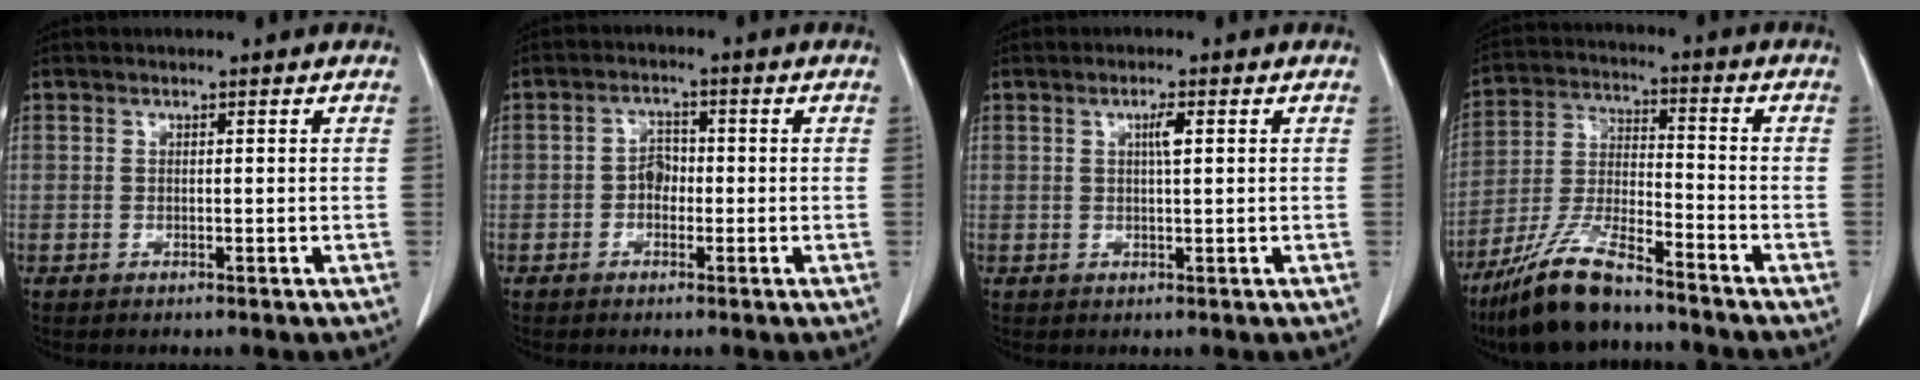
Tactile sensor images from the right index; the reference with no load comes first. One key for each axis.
{"total": 2.7, "fx": -0.7, "fy": 2.0, "fz": 1.8, "tx": -0.025, "ty": 0.010, "tz": -0.016}
{"total": 2.0, "fx": 0.6, "fy": 0.1, "fz": 1.9, "tx": -0.035, "ty": 0.002, "tz": 0.010}
{"total": 12.2, "fx": -9.6, "fy": 2.1, "fz": 7.2, "tx": -0.150, "ty": -0.019, "tz": -0.179}